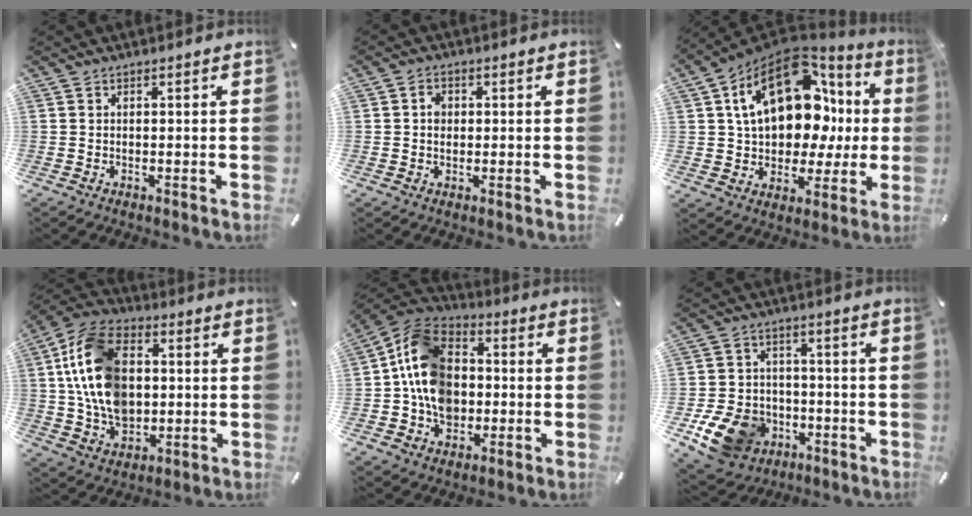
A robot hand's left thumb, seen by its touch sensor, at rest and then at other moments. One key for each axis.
{"total": 2.7, "fx": 0.1, "fy": 2.3, "fz": 1.4, "tx": -0.023, "ty": 0.003, "tz": -0.003}
{"total": 21.6, "fx": 6.0, "fy": 14.1, "fz": 15.3, "tx": -0.244, "ty": -0.025, "tz": 0.106}
{"total": 17.5, "fx": 1.0, "fy": 12.8, "fz": 11.8, "tx": -0.271, "ty": 0.009, "tz": 0.020}
{"total": 14.8, "fx": -1.4, "fy": 12.2, "fz": 8.2, "tx": -0.185, "ty": 0.016, "tz": -0.029}
{"total": 13.1, "fx": -5.4, "fy": 10.2, "fz": 6.1, "tx": -0.125, "ty": 0.042, "tz": -0.087}